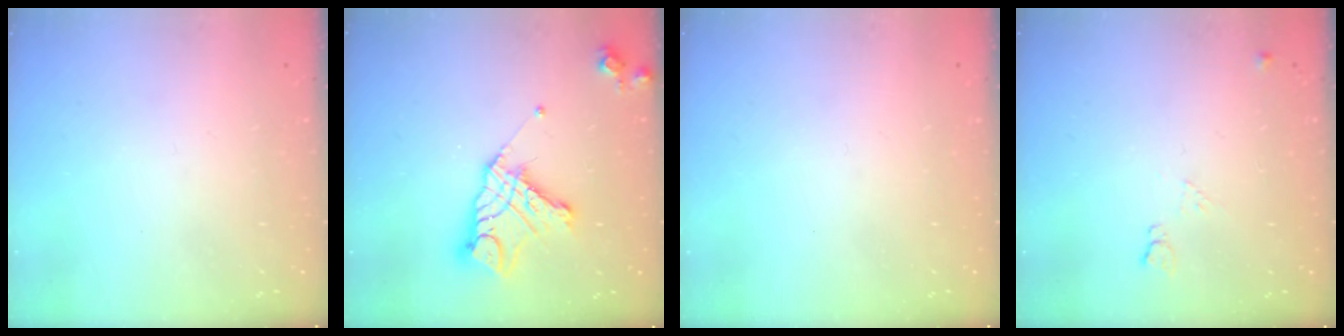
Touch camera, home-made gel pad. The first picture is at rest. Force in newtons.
{"total": 14.6, "press": 14.5, "slide": 1.3}
{"total": 0.0}
{"total": 5.2, "press": 5.1, "slide": 1.2}